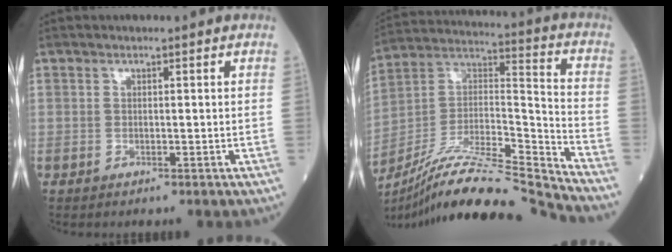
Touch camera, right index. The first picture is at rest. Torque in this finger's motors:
{"motor_torque": [-0.45, -0.57, 0.40, 0.14]}